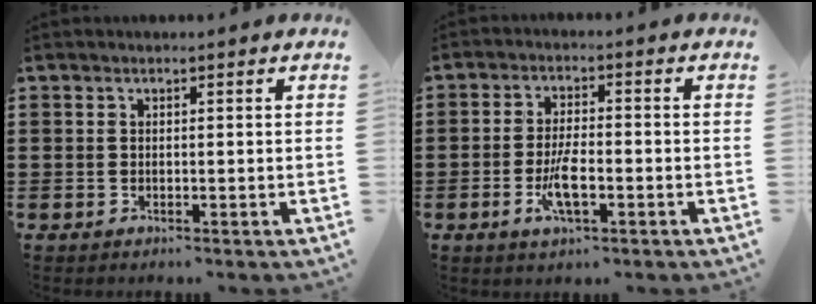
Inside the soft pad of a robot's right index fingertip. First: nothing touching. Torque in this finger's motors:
{"motor_torque": [1.91, 0.22, 0.38, 0.16]}